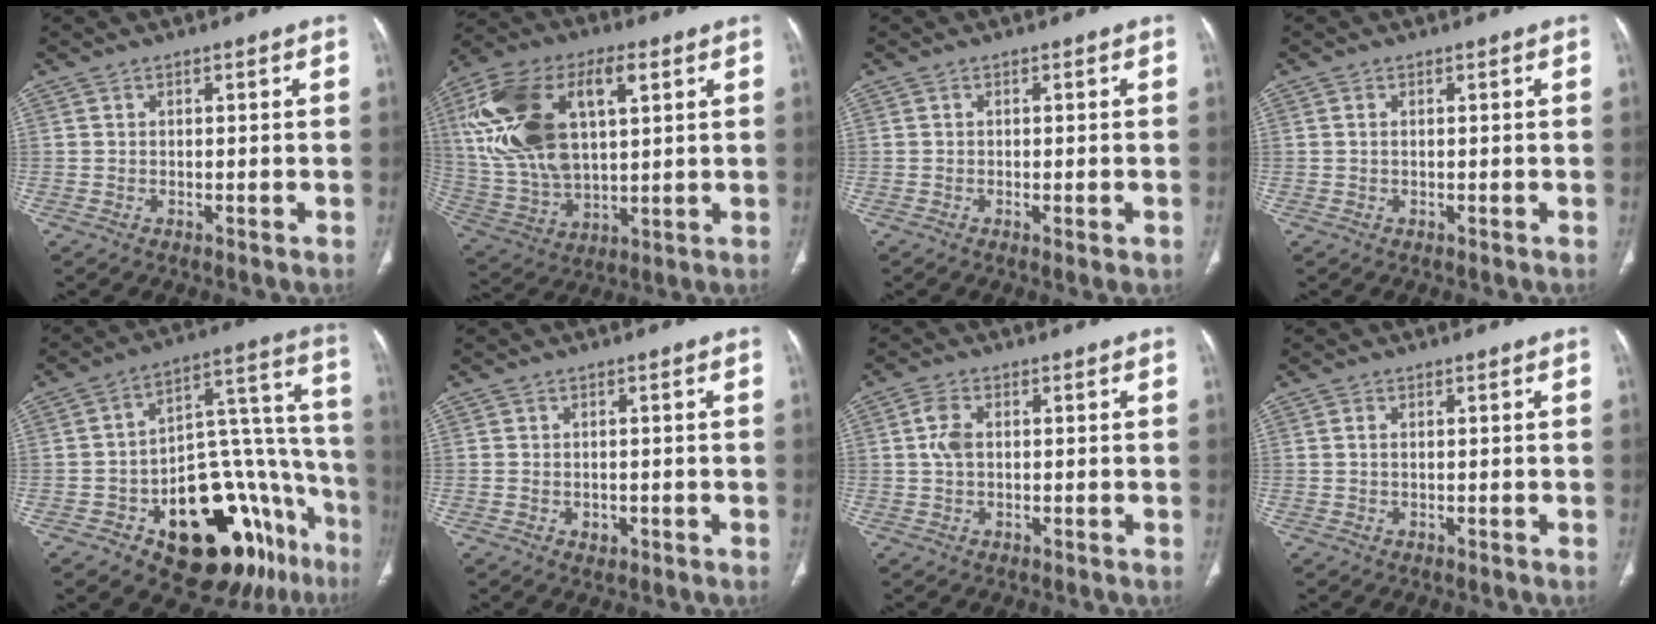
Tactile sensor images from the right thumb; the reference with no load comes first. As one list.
[{"total": 23.6, "force": [6.6, 12.6, 18.8], "torque": [-0.364, 0.000, 0.122]}, {"total": 1.8, "force": [-0.6, 0.3, 1.6], "torque": [-0.027, -0.006, -0.007]}, {"total": 0.6, "force": [0.2, 0.3, 0.5], "torque": [-0.016, 0.005, 0.004]}, {"total": 26.7, "force": [-13.2, 12.9, 19.2], "torque": [-0.160, 0.114, -0.182]}, {"total": 1.8, "force": [-0.6, 1.4, 0.9], "torque": [-0.009, 0.004, -0.002]}, {"total": 3.6, "force": [0.4, 2.1, 2.9], "torque": [-0.071, 0.006, 0.006]}, {"total": 0.9, "force": [0.2, 0.4, 0.7], "torque": [-0.020, 0.005, 0.005]}]